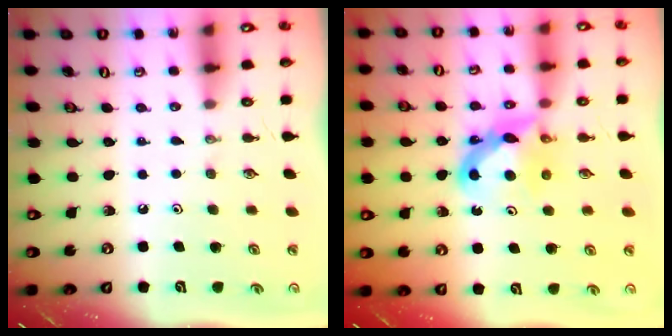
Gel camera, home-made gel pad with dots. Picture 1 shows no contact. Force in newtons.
{"total": 7.4, "press": 7.4, "slide": 0.3}